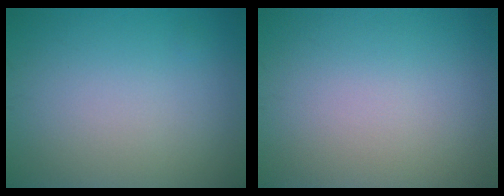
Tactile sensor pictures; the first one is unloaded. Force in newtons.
{"total": 0.0}